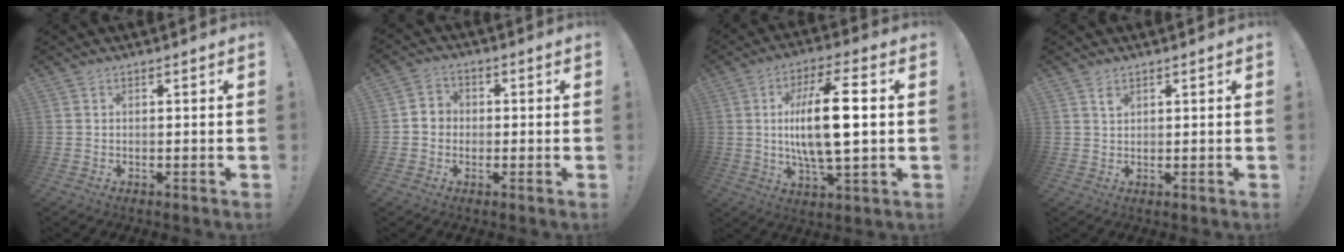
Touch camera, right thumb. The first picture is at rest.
{"total": 4.6, "force": [-0.9, 4.3, 1.4], "torque": [-0.017, 0.015, -0.015]}
{"total": 16.9, "force": [1.1, 5.1, 16.0], "torque": [-0.298, -0.004, 0.002]}
{"total": 1.7, "force": [1.1, 0.9, 0.8], "torque": [-0.008, -0.005, 0.020]}